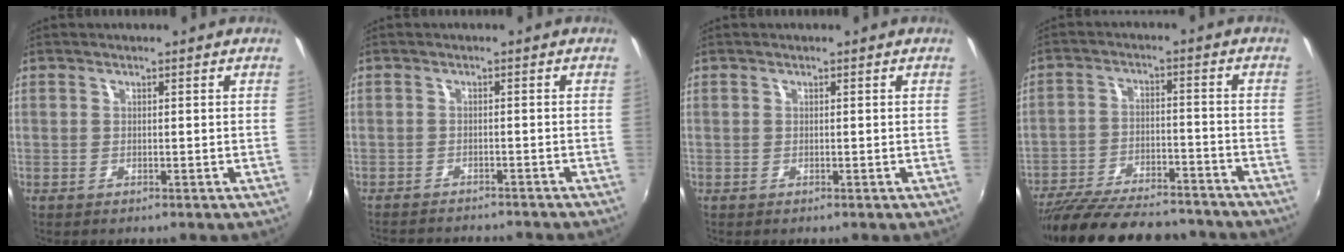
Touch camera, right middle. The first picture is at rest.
{"total": 8.8, "force": [-8.1, 1.6, 3.0], "torque": [-0.073, -0.012, -0.117]}
{"total": 0.0}
{"total": 22.0, "force": [-19.1, 6.0, 9.2], "torque": [-0.183, -0.022, -0.274]}